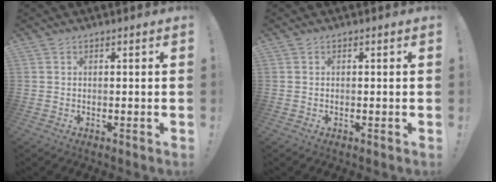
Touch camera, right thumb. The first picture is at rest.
{"total": 0.0}